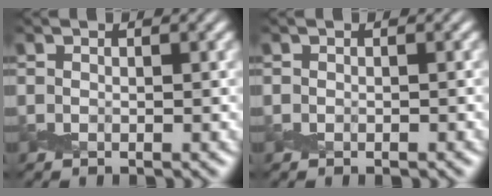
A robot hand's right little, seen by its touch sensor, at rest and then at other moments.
{"total": 0.6, "force": [-0.4, 0.3, 0.3], "torque": [-0.004, -0.003, -0.006]}